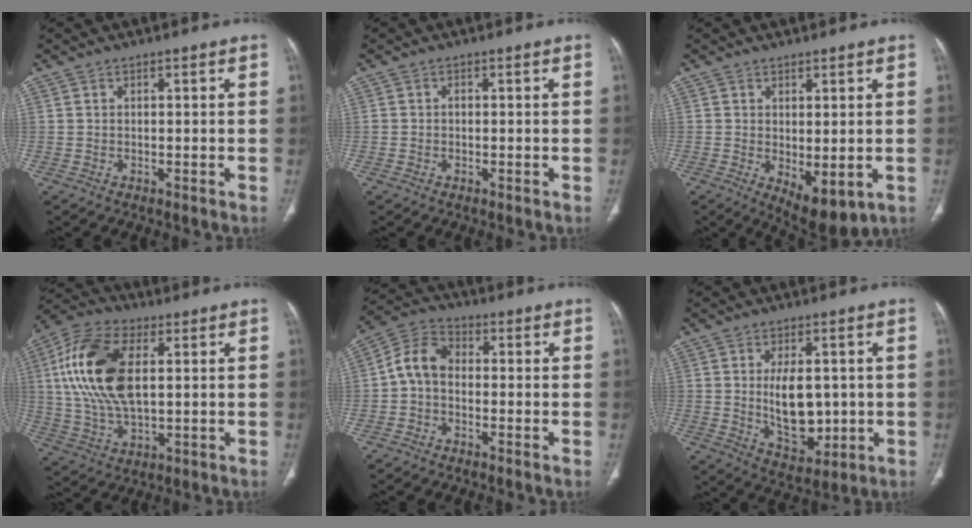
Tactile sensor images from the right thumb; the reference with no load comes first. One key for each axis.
{"total": 0.7, "fx": -0.1, "fy": 0.5, "fz": 0.4, "tx": -0.003, "ty": 0.003, "tz": -0.005}
{"total": 7.7, "fx": -1.3, "fy": 3.5, "fz": 6.8, "tx": -0.087, "ty": -0.015, "tz": -0.002}
{"total": 17.9, "fx": 3.3, "fy": 9.5, "fz": 14.8, "tx": -0.304, "ty": 0.009, "tz": 0.060}
{"total": 7.0, "fx": -0.7, "fy": 5.0, "fz": 4.8, "tx": -0.079, "ty": 0.025, "tz": -0.028}
{"total": 11.0, "fx": 0.2, "fy": 6.3, "fz": 9.0, "tx": -0.119, "ty": -0.013, "tz": 0.022}